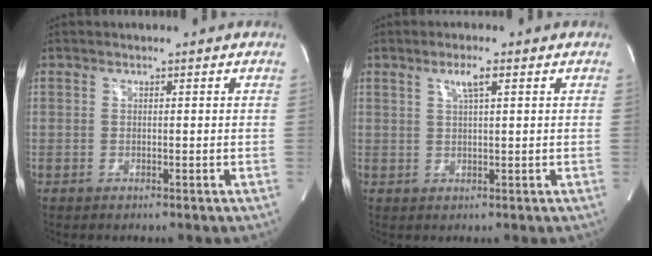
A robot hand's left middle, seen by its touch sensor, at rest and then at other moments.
{"total": 2.7, "force": [1.3, 0.1, 2.4], "torque": [-0.047, 0.001, 0.024]}